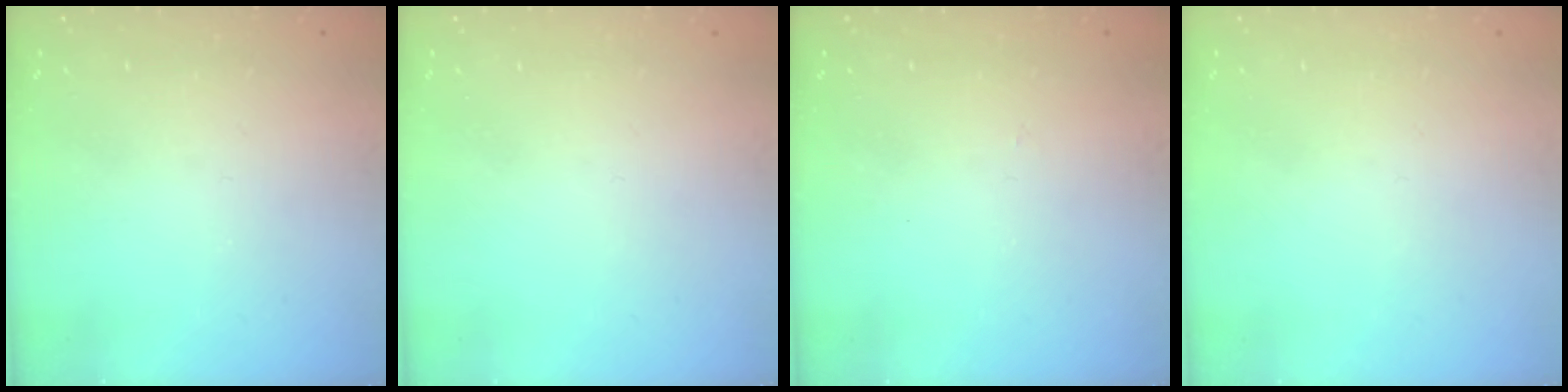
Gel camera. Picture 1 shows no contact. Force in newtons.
{"total": 1.5, "press": 1.5, "slide": 0.1}
{"total": 2.8, "press": 2.8, "slide": 0.4}
{"total": 1.9, "press": 1.9, "slide": 0.1}